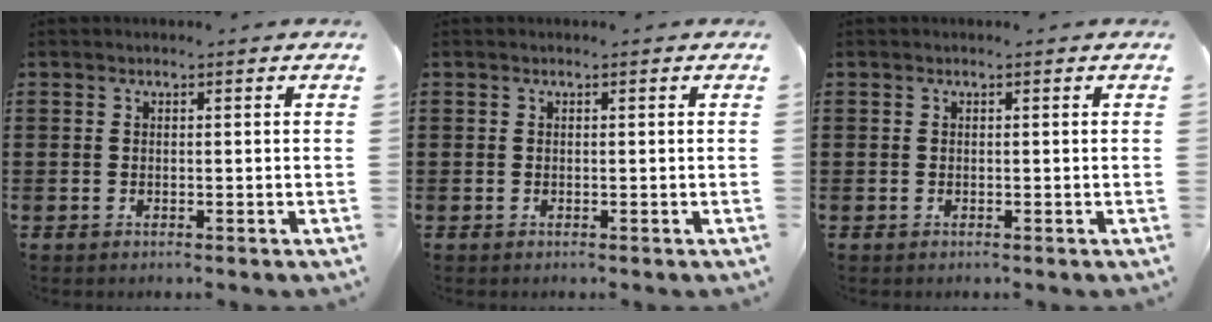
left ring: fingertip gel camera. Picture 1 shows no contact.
{"total": 0.0}
{"total": 0.0}